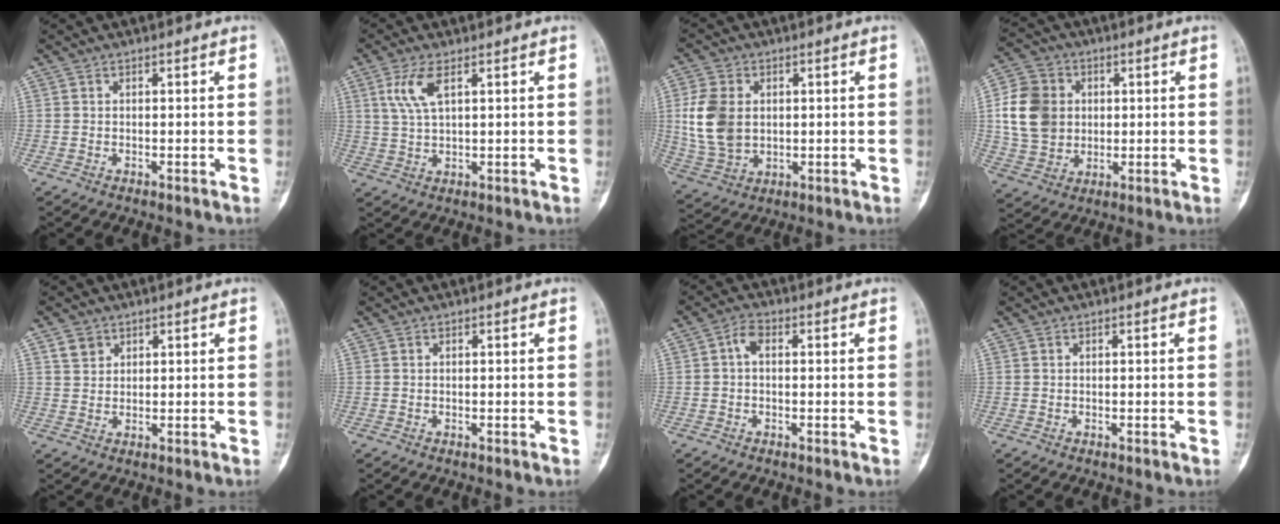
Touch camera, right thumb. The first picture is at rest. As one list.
[{"total": 5.8, "force": [2.4, 2.2, 4.8], "torque": [-0.111, -0.003, 0.055]}, {"total": 11.2, "force": [1.4, 8.1, 7.7], "torque": [-0.150, -0.004, 0.037]}, {"total": 12.6, "force": [1.5, 10.6, 6.7], "torque": [-0.109, 0.006, 0.031]}, {"total": 3.0, "force": [1.7, 2.3, 0.9], "torque": [-0.004, -0.007, 0.034]}, {"total": 0.0}, {"total": 2.9, "force": [0.1, 1.7, 2.3], "torque": [-0.035, 0.009, -0.004]}, {"total": 0.0}]